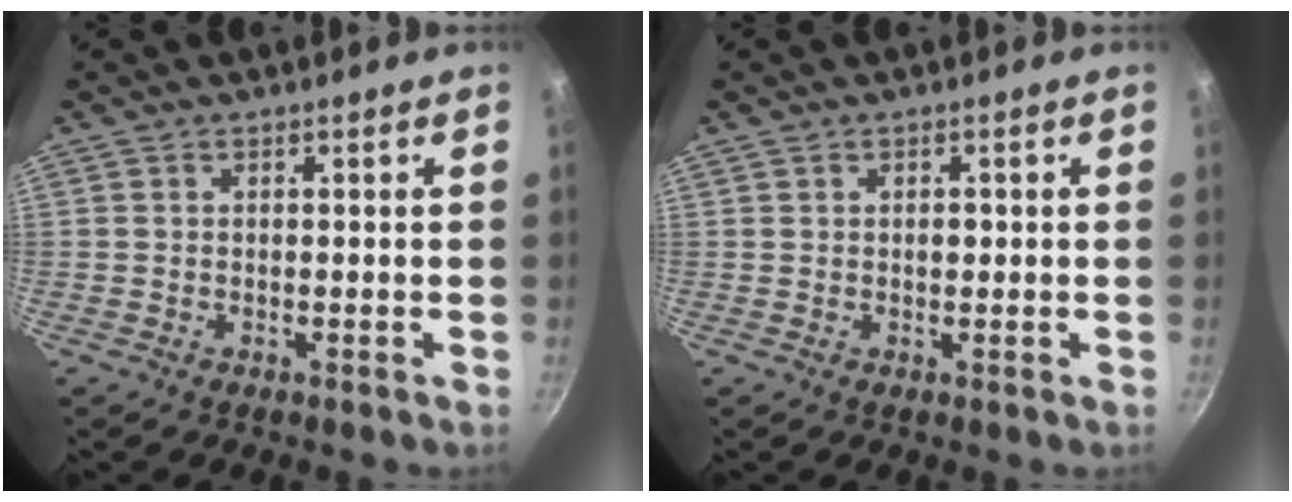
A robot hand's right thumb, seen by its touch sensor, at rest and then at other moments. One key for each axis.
{"total": 1.3, "fx": 0.1, "fy": 0.9, "fz": 0.9, "tx": -0.004, "ty": 0.004, "tz": 0.001}